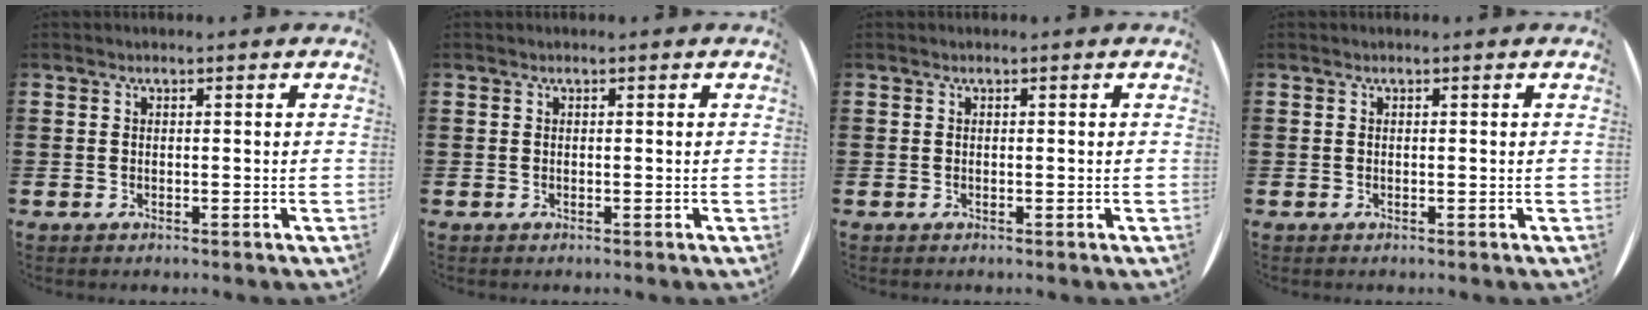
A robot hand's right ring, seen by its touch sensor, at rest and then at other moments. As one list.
[{"total": 0.0}, {"total": 0.0}, {"total": 0.0}]